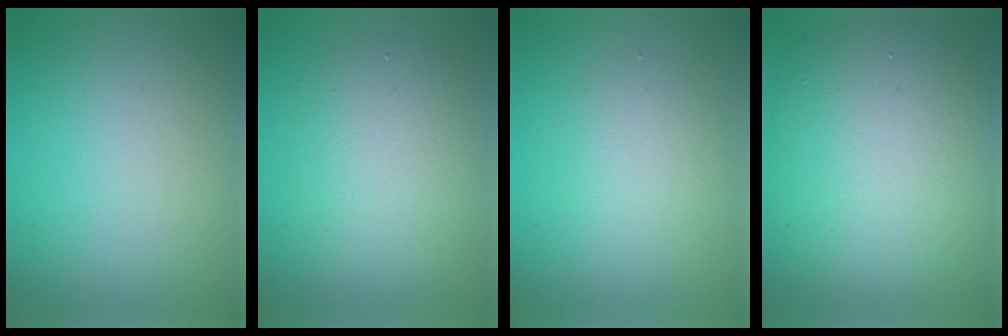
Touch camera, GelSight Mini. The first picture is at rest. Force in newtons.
{"total": 4.6, "press": 4.6, "slide": 0.6}
{"total": 2.3, "press": 2.3, "slide": 0.1}
{"total": 10.4, "press": 10.4, "slide": 0.6}